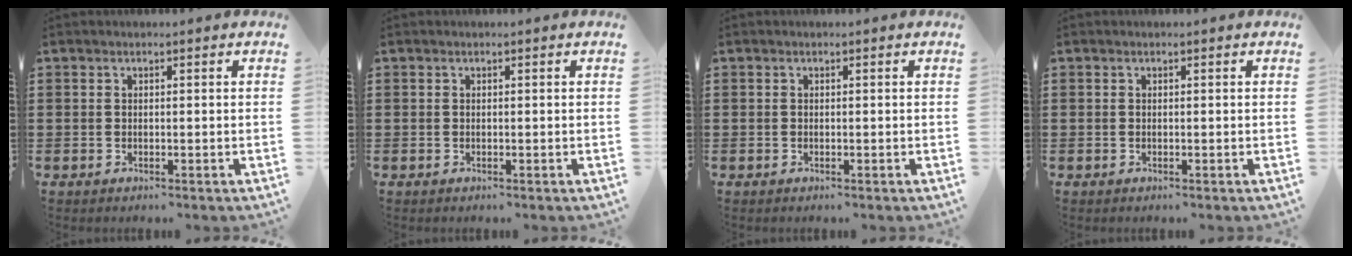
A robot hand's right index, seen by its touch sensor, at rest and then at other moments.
{"total": 0.0}
{"total": 0.0}
{"total": 0.0}